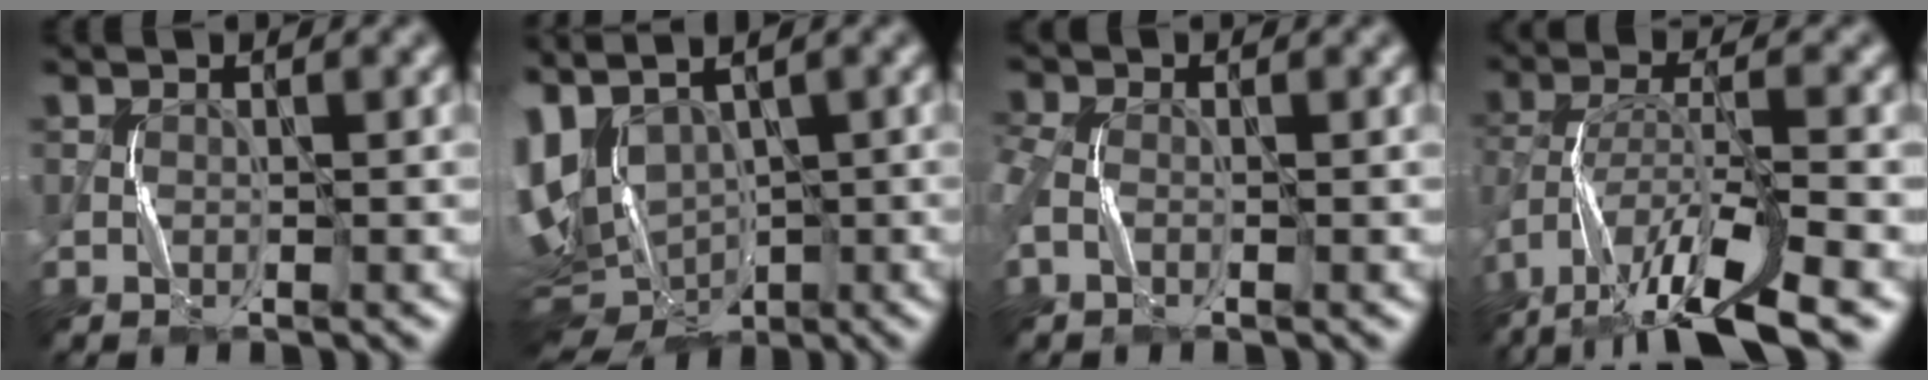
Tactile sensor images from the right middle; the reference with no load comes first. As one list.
[{"total": 9.8, "force": [-0.9, 5.3, 8.1], "torque": [-0.165, -0.012, 0.019]}, {"total": 2.7, "force": [-0.5, 1.8, 1.9], "torque": [-0.060, -0.001, -0.020]}, {"total": 11.5, "force": [-8.0, 3.0, 7.6], "torque": [-0.149, 0.001, -0.141]}]